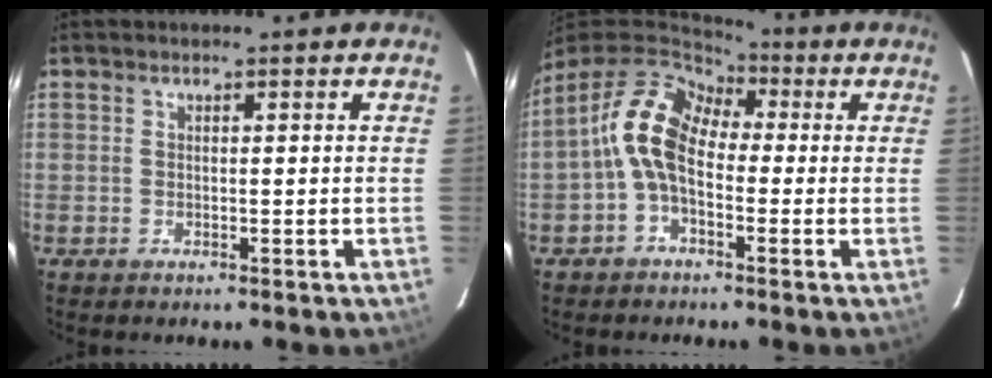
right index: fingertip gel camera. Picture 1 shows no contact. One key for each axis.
{"total": 11.2, "fx": -0.4, "fy": 7.3, "fz": 8.4, "tx": -0.162, "ty": 0.030, "tz": -0.021}